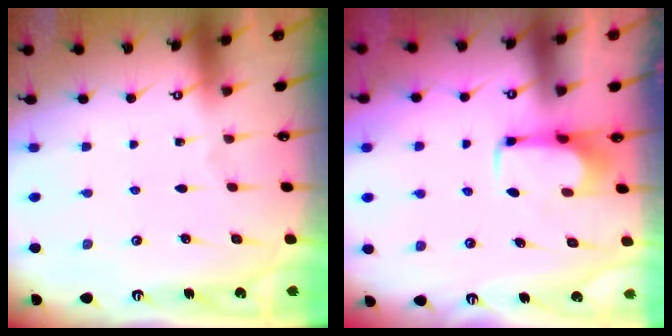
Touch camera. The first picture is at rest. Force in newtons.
{"total": 2.0, "press": 2.0, "slide": 0.2}